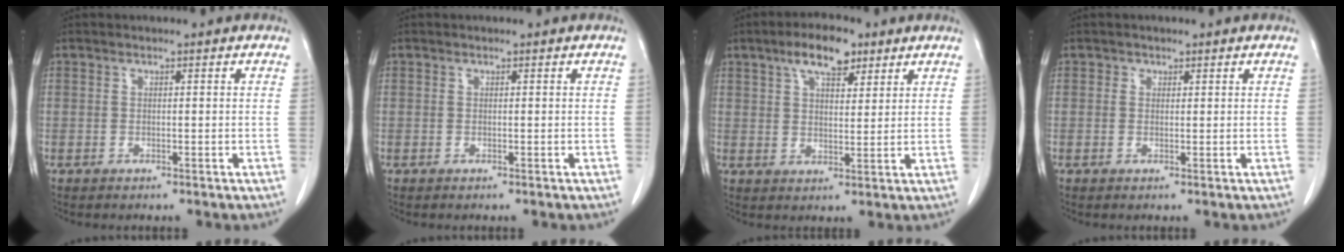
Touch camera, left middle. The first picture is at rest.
{"total": 0.0}
{"total": 7.4, "force": [4.7, 2.9, 5.0], "torque": [-0.087, 0.012, 0.079]}
{"total": 0.7, "force": [0.4, 0.6, 0.1], "torque": [0.007, 0.000, 0.004]}